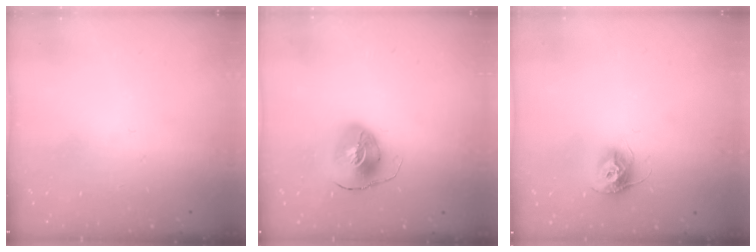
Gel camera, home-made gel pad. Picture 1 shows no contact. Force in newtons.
{"total": 8.7, "press": 8.7, "slide": 1.1}
{"total": 9.5, "press": 9.5, "slide": 0.2}